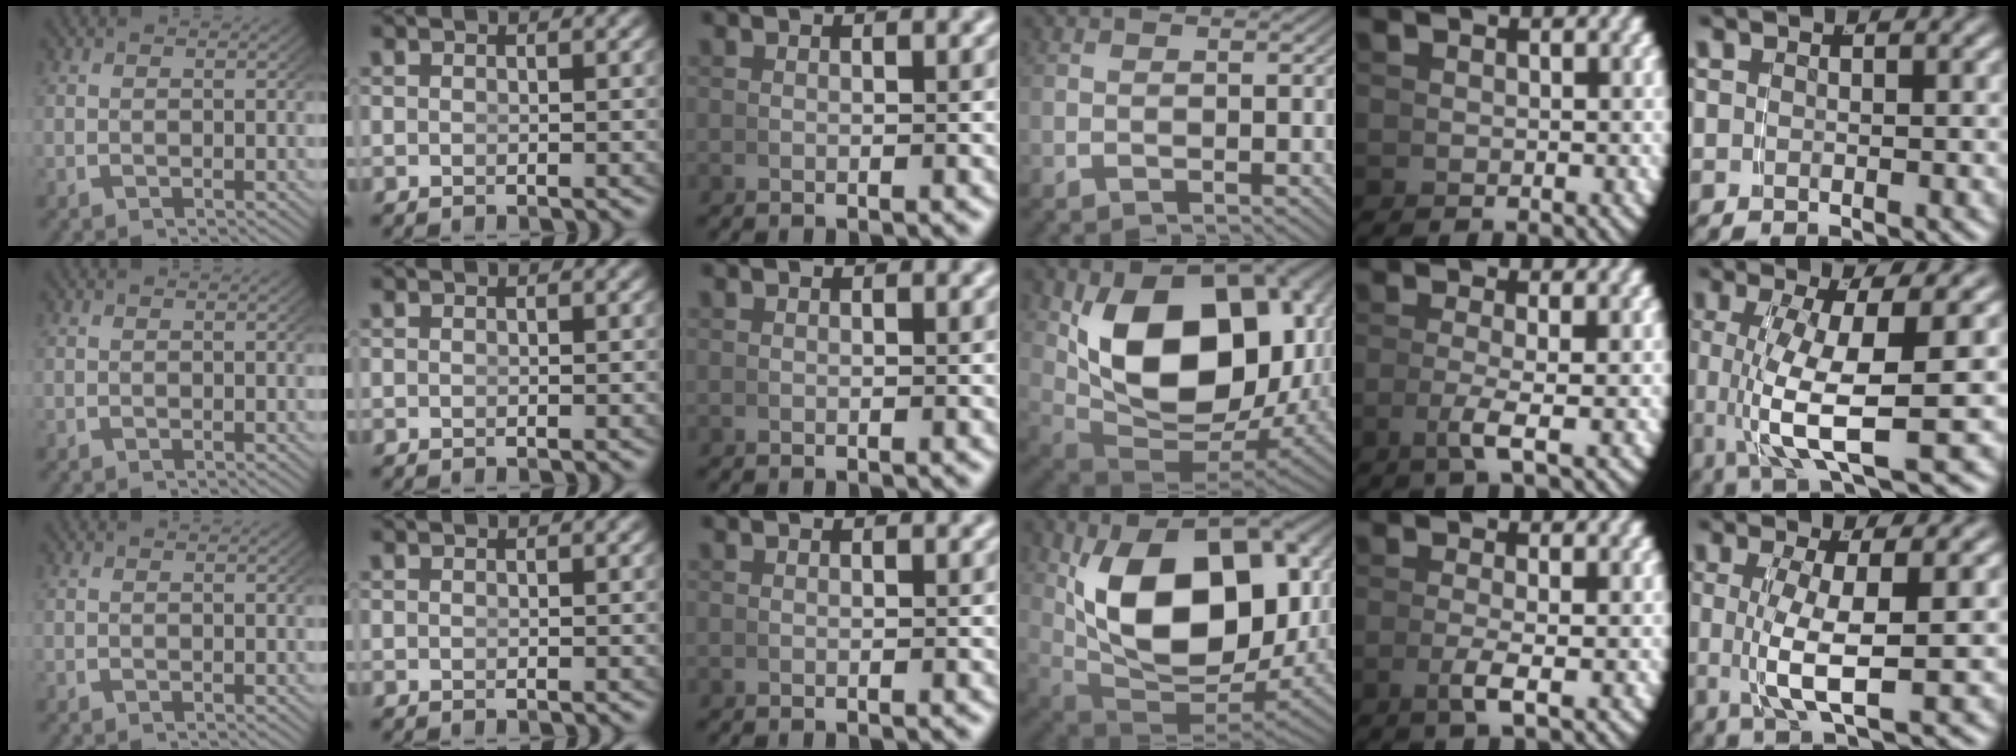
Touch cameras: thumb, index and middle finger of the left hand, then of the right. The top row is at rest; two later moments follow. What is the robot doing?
{"motion": "lift_and_place", "object": "bowl"}